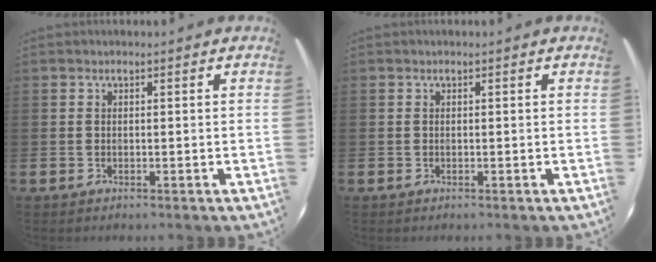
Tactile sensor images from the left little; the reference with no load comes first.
{"total": 0.0}